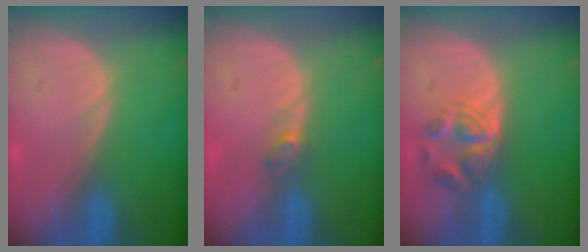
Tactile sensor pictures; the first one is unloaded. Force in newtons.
{"total": 1.7, "press": 1.7, "slide": 0.4}
{"total": 5.7, "press": 4.8, "slide": 3.1}